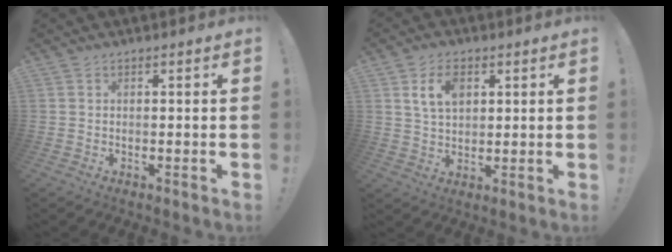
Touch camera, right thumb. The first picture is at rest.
{"total": 7.8, "force": [3.0, 5.0, 5.2], "torque": [-0.081, -0.003, 0.055]}